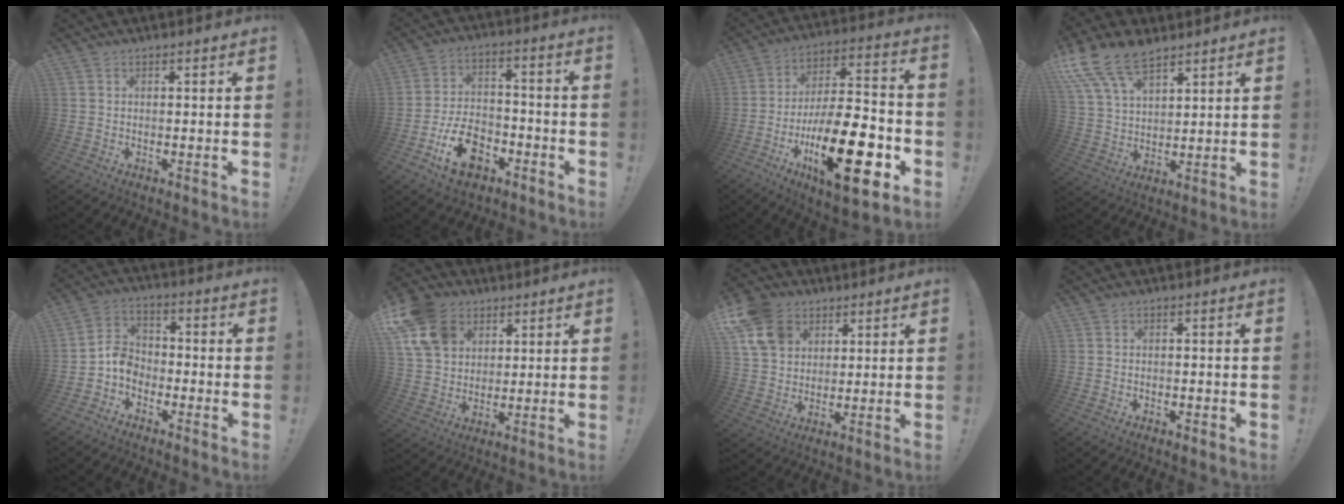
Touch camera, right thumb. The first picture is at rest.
{"total": 14.6, "force": [-7.6, 9.1, 8.4], "torque": [-0.145, 0.063, -0.130]}
{"total": 27.4, "force": [-9.9, 9.9, 23.5], "torque": [-0.402, 0.054, -0.153]}
{"total": 14.3, "force": [10.0, 7.0, 7.4], "torque": [-0.150, -0.052, 0.189]}
{"total": 7.6, "force": [-4.3, 5.3, 3.3], "torque": [-0.071, 0.029, -0.076]}
{"total": 15.5, "force": [6.6, 12.0, 7.3], "torque": [-0.139, -0.025, 0.134]}
{"total": 13.8, "force": [6.0, 10.7, 6.3], "torque": [-0.115, -0.022, 0.124]}
{"total": 1.1, "force": [-0.9, 0.4, 0.5], "torque": [-0.011, 0.003, -0.015]}